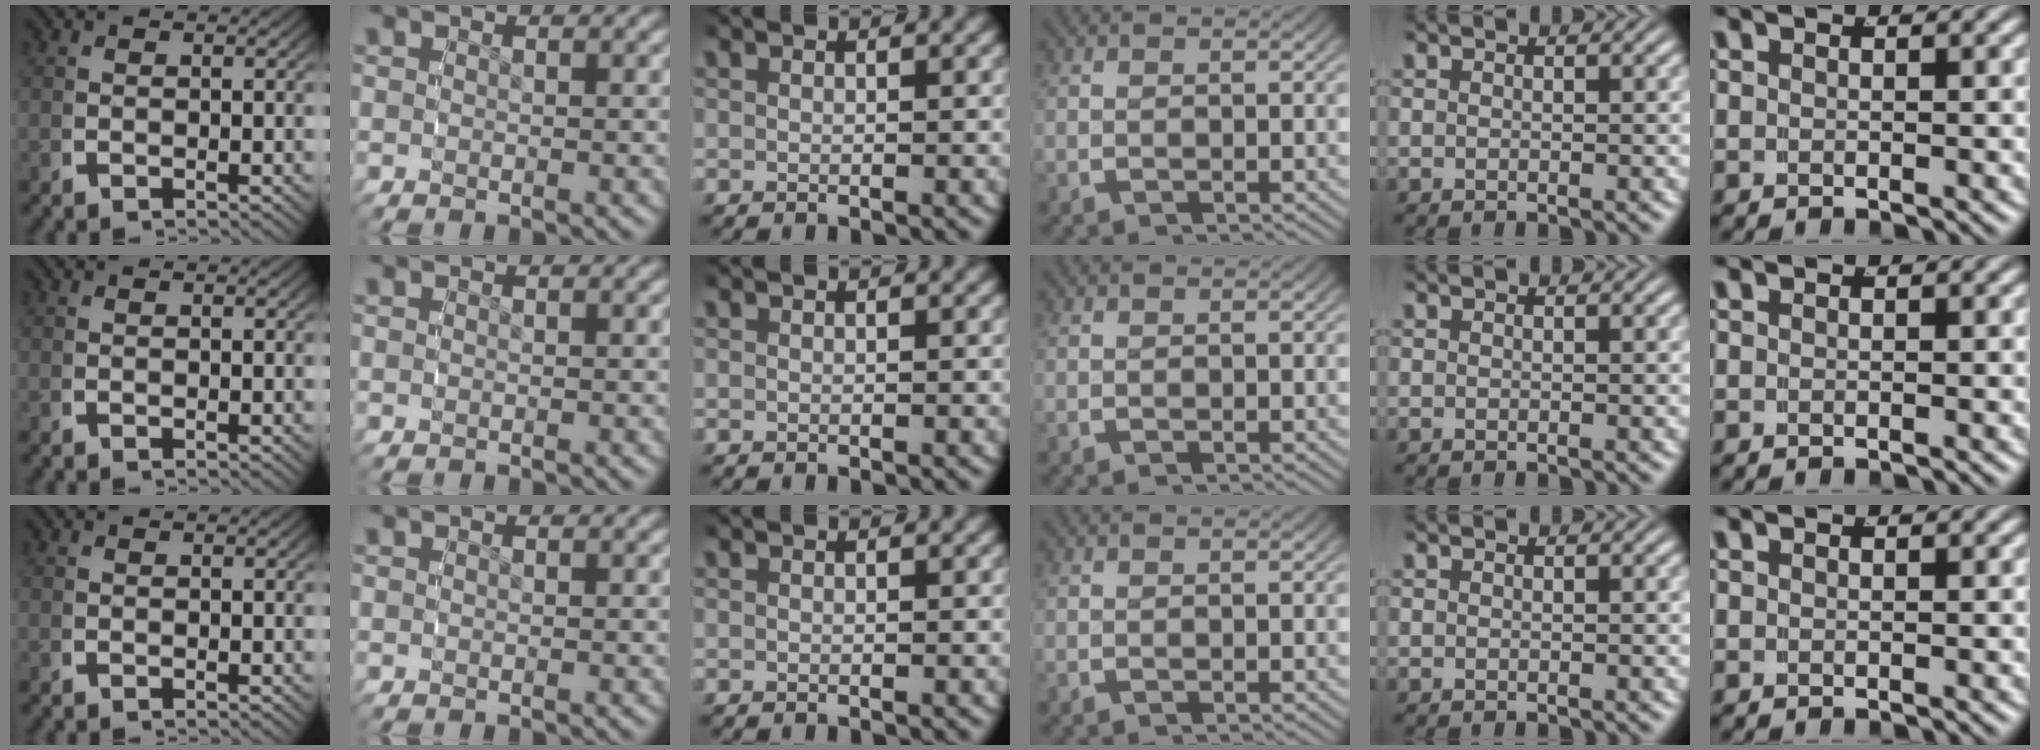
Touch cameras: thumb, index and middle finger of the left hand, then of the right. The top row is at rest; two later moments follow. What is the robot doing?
{"motion": "grasp_and_lifting", "object": "camera"}